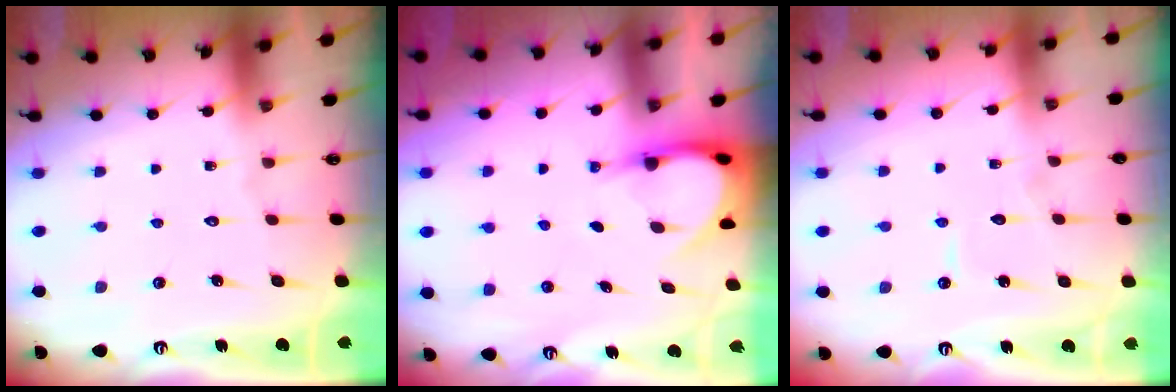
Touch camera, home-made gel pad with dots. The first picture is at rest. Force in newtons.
{"total": 4.0, "press": 4.0, "slide": 0.4}
{"total": 3.7, "press": 3.7, "slide": 0.3}